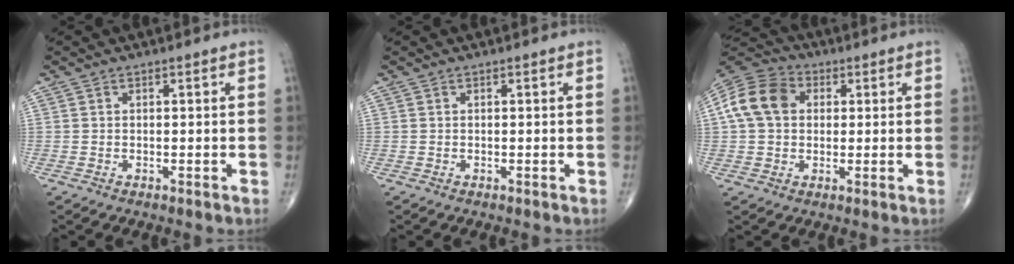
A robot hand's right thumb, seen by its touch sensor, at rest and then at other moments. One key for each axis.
{"total": 0.0}
{"total": 12.5, "fx": 2.4, "fy": 9.5, "fz": 7.7, "tx": -0.143, "ty": 0.025, "tz": 0.034}